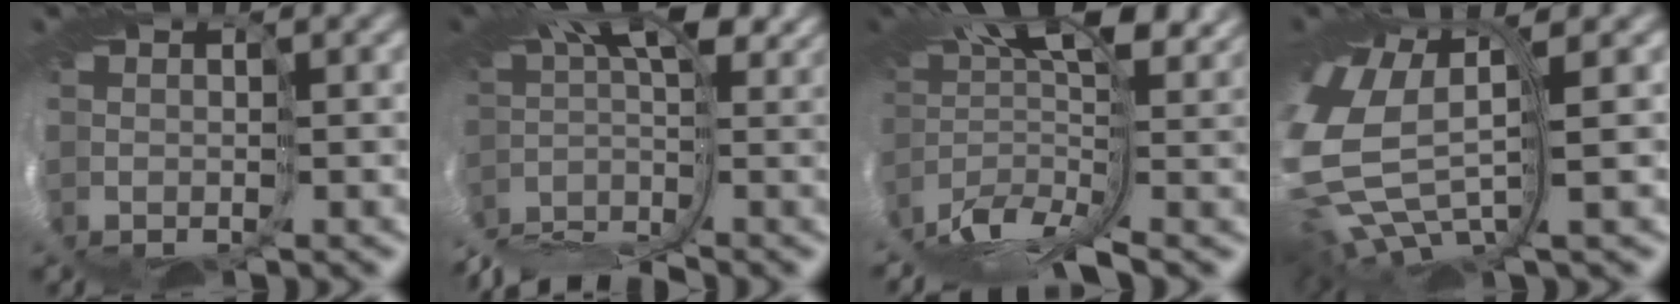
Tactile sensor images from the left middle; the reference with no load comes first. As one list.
[{"total": 6.5, "force": [-4.0, 1.7, 4.8], "torque": [-0.082, 0.007, -0.091]}, {"total": 10.5, "force": [-0.6, 3.8, 9.7], "torque": [-0.186, 0.002, -0.013]}, {"total": 9.4, "force": [0.3, 5.1, 7.9], "torque": [-0.216, -0.033, 0.023]}]